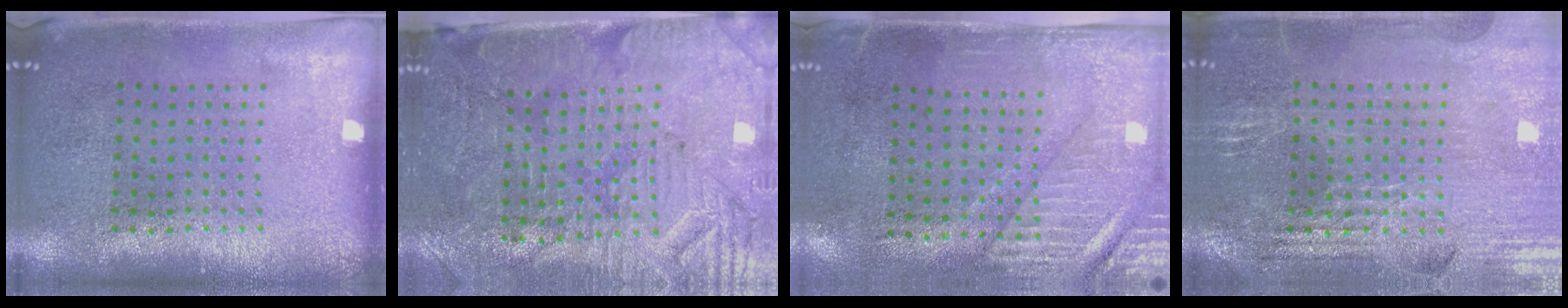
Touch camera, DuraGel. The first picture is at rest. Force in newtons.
{"total": 3.6, "press": 3.4, "slide": 1.2}
{"total": 2.9, "press": 2.5, "slide": 1.5}
{"total": 2.9, "press": 2.9, "slide": 0.5}